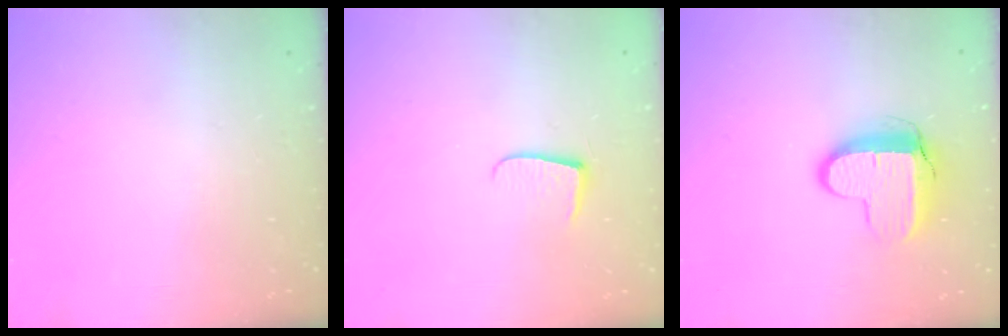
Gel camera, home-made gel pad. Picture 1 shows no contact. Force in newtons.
{"total": 6.8, "press": 6.8, "slide": 0.6}
{"total": 9.9, "press": 9.8, "slide": 0.9}